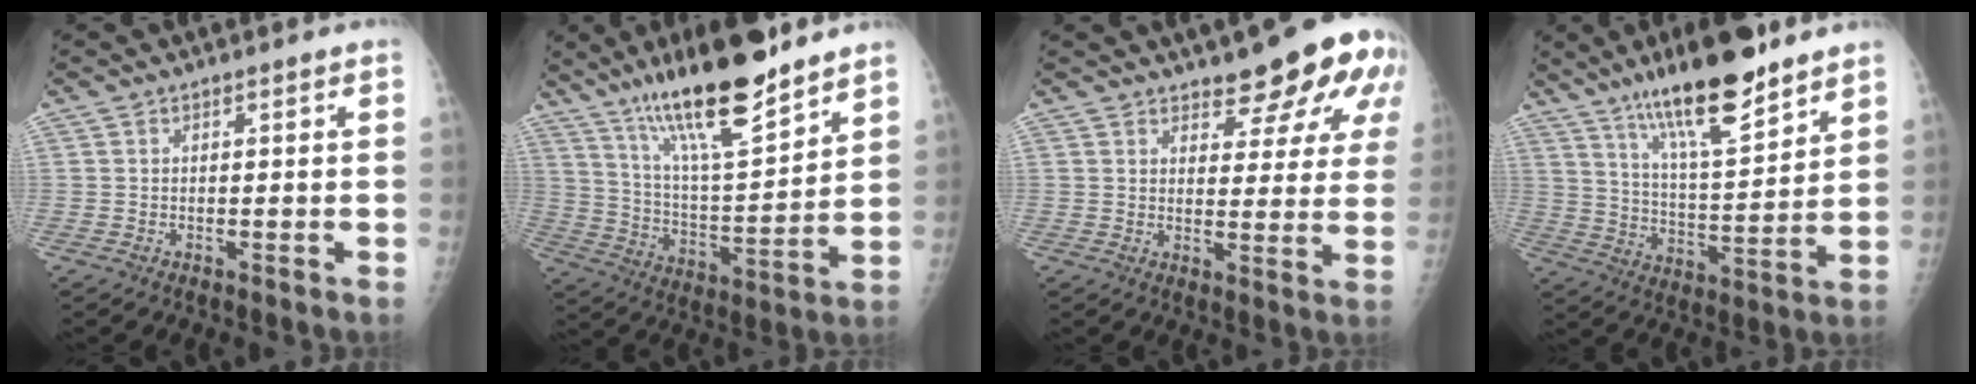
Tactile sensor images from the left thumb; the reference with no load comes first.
{"total": 19.9, "force": [14.4, 4.1, 13.1], "torque": [-0.204, -0.072, 0.253]}
{"total": 12.4, "force": [8.0, 4.5, 8.3], "torque": [-0.067, -0.040, 0.094]}
{"total": 17.7, "force": [12.3, 4.2, 12.0], "torque": [-0.179, -0.067, 0.213]}